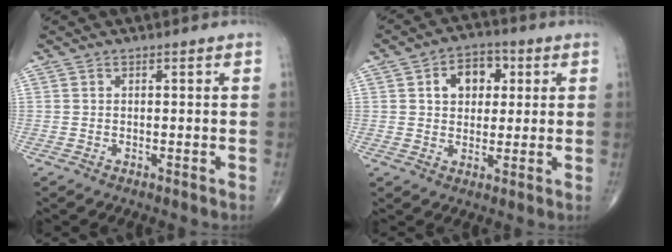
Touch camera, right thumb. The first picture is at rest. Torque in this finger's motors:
{"motor_torque": [0.23, 1.42, 0.80, 0.46, 0.08]}